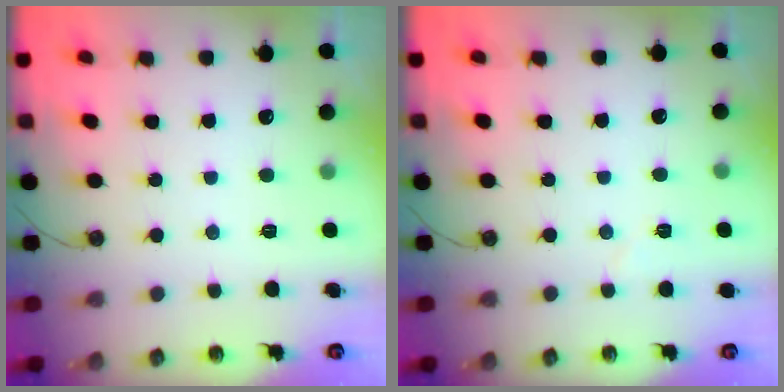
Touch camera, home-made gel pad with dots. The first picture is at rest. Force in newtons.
{"total": 4.1, "press": 3.6, "slide": 2.0}